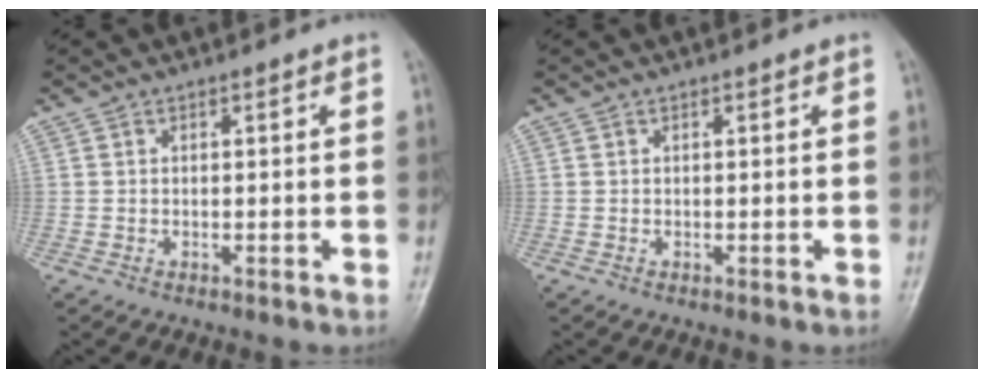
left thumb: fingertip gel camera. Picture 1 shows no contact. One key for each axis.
{"total": 0.0}